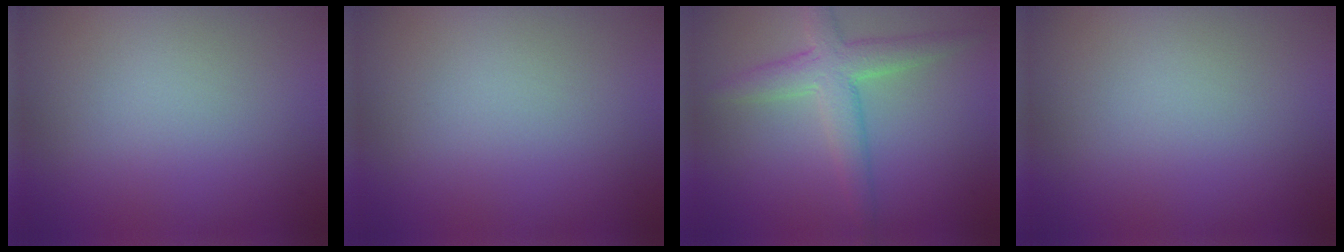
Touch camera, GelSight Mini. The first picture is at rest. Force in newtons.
{"total": 0.0}
{"total": 4.1, "press": 4.1, "slide": 0.4}
{"total": 0.0}